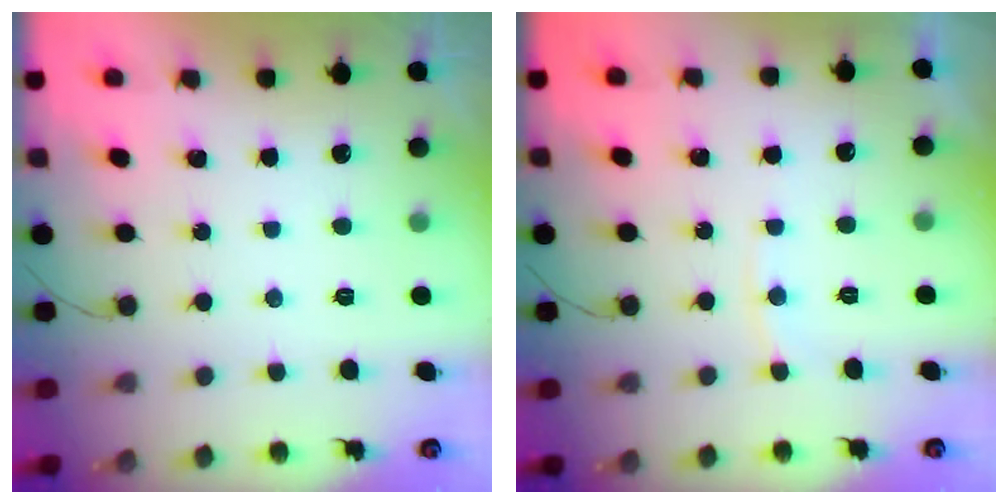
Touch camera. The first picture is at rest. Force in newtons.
{"total": 4.3, "press": 4.3, "slide": 0.7}